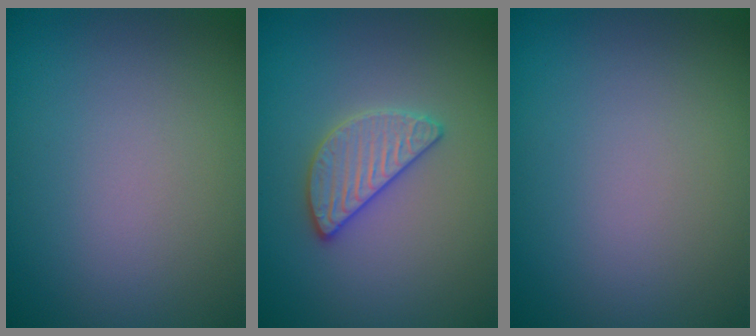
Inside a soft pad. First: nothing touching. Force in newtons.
{"total": 2.8, "press": 2.7, "slide": 0.5}
{"total": 0.0}